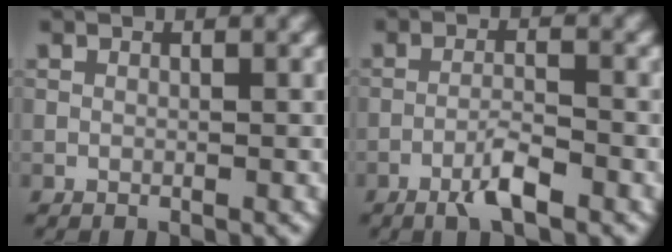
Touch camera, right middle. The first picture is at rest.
{"total": 2.9, "force": [-1.9, 0.5, 2.2], "torque": [-0.044, 0.005, -0.040]}